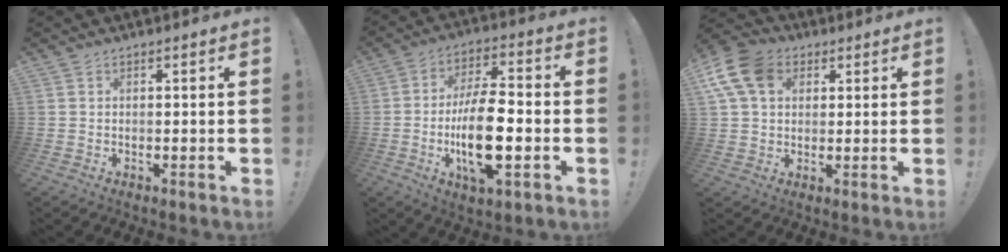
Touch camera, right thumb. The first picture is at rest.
{"total": 16.4, "force": [-3.4, 6.3, 14.7], "torque": [-0.276, -0.002, -0.062]}
{"total": 12.9, "force": [4.6, 9.2, 7.8], "torque": [-0.158, -0.007, 0.090]}